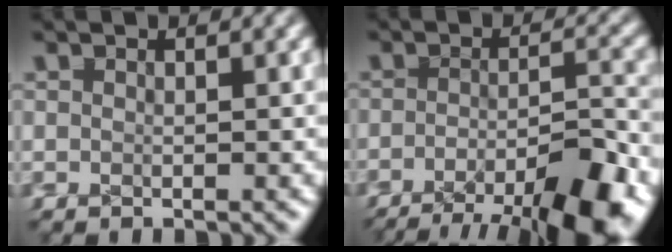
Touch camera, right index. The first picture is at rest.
{"total": 11.8, "force": [-8.5, 5.2, 6.3], "torque": [-0.063, -0.026, -0.128]}